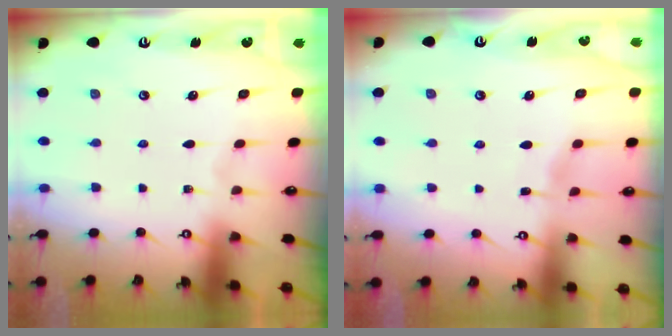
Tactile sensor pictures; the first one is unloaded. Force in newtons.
{"total": 2.6, "press": 2.5, "slide": 0.4}